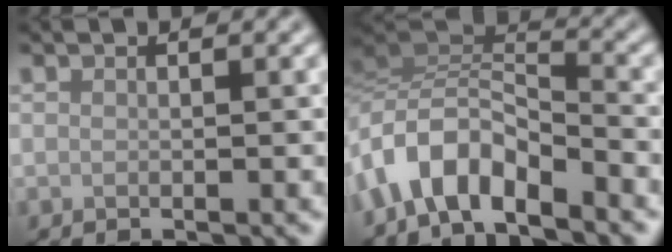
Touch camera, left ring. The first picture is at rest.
{"total": 5.6, "force": [-4.0, 2.0, 3.4], "torque": [-0.055, 0.006, -0.084]}